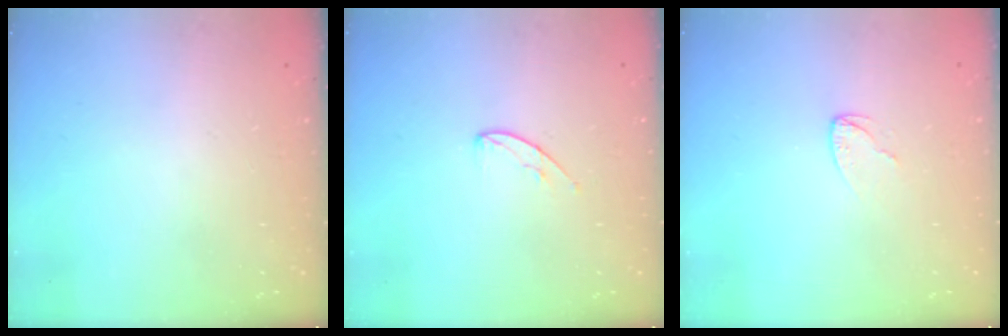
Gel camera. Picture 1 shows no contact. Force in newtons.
{"total": 4.9, "press": 4.9, "slide": 0.5}
{"total": 3.0, "press": 3.0, "slide": 0.3}